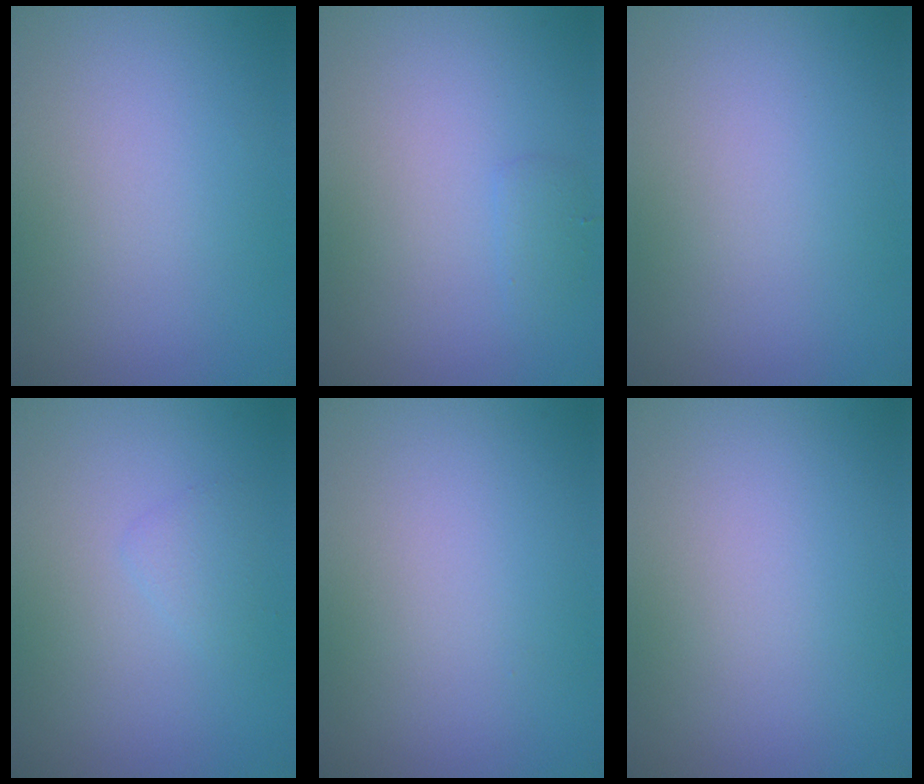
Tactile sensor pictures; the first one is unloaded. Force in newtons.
{"total": 1.0, "press": 0.9, "slide": 0.1}
{"total": 0.0}
{"total": 1.0, "press": 1.0, "slide": 0.1}
{"total": 0.0}
{"total": 0.0}